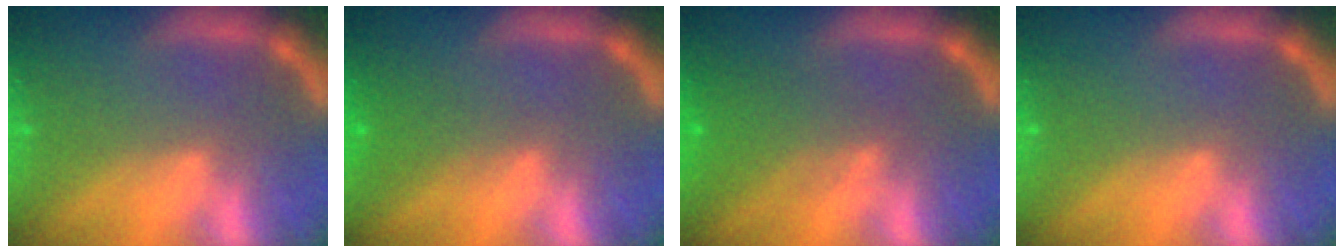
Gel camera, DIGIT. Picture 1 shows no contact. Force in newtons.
{"total": 1.9}
{"total": 4.1}
{"total": 0.0}